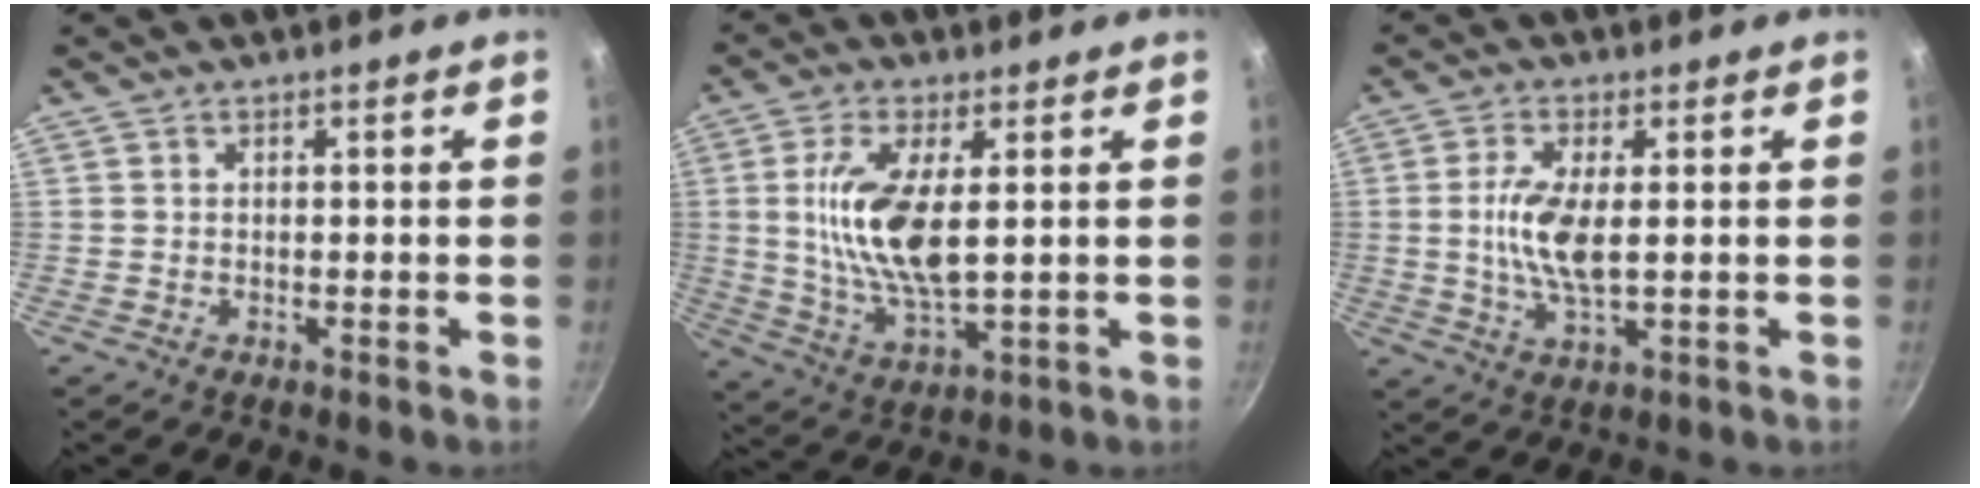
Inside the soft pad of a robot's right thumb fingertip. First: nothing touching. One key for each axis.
{"total": 13.1, "fx": 2.0, "fy": 5.3, "fz": 11.8, "tx": -0.231, "ty": -0.011, "tz": 0.042}
{"total": 8.2, "fx": 0.5, "fy": 3.0, "fz": 7.6, "tx": -0.156, "ty": -0.004, "tz": 0.010}